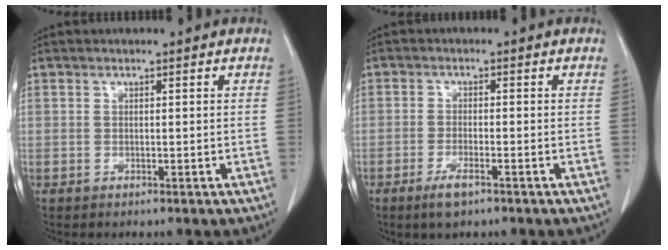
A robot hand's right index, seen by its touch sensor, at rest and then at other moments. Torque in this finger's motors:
{"motor_torque": [0.43, -0.30, 0.15, 0.04]}